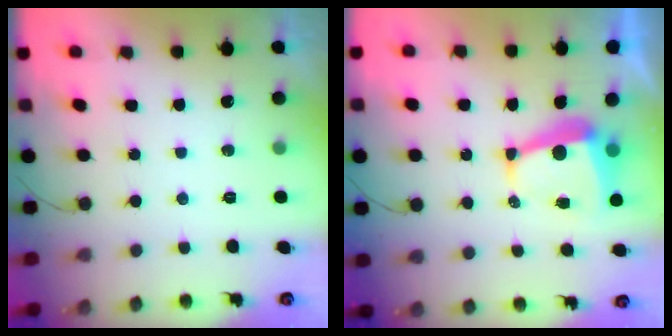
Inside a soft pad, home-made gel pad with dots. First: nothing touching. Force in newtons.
{"total": 7.7, "press": 7.7, "slide": 1.0}